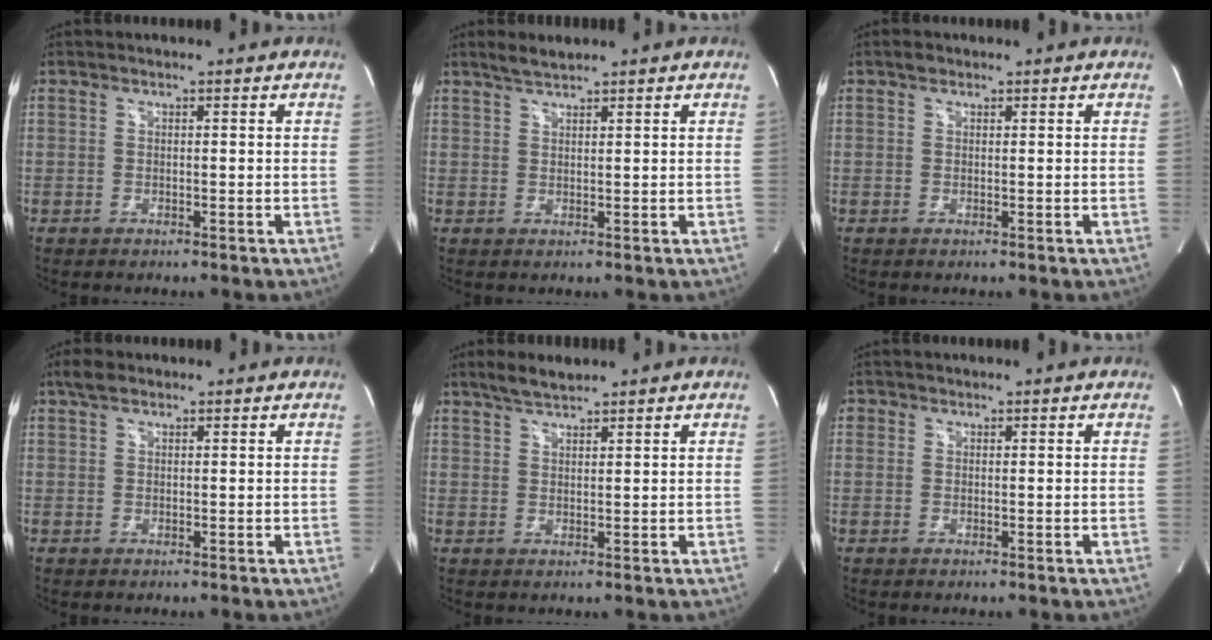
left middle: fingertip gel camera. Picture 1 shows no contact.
{"total": 2.5, "force": [2.3, 0.1, 1.0], "torque": [-0.026, 0.007, 0.045]}
{"total": 1.0, "force": [0.8, 0.6, 0.3], "torque": [-0.011, 0.005, 0.012]}
{"total": 2.0, "force": [1.5, 0.9, 1.0], "torque": [-0.025, 0.014, 0.028]}
{"total": 3.6, "force": [3.1, 0.5, 1.6], "torque": [-0.040, 0.008, 0.061]}
{"total": 0.8, "force": [0.4, 0.7, 0.1], "torque": [0.005, -0.001, 0.005]}